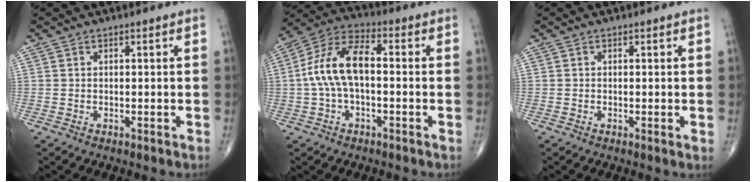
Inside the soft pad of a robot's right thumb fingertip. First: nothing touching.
{"total": 11.8, "force": [-0.3, 5.9, 10.2], "torque": [-0.205, 0.040, -0.014]}
{"total": 0.6, "force": [0.0, 0.1, 0.6], "torque": [-0.011, -0.002, -0.005]}